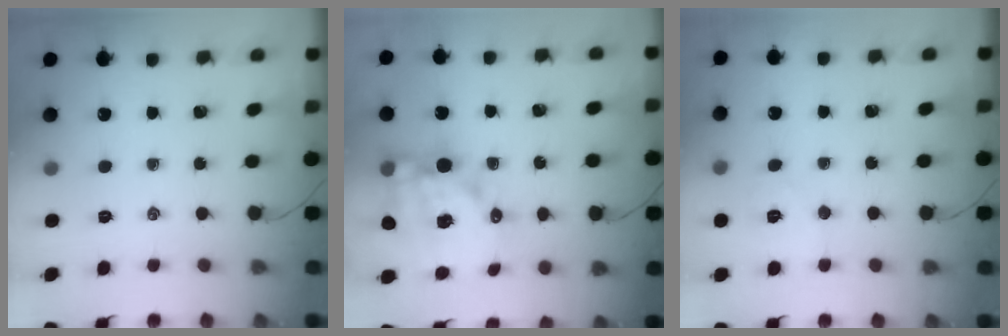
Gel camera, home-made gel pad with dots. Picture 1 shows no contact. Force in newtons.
{"total": 15.4, "press": 14.9, "slide": 3.8}
{"total": 5.4, "press": 5.4, "slide": 0.9}